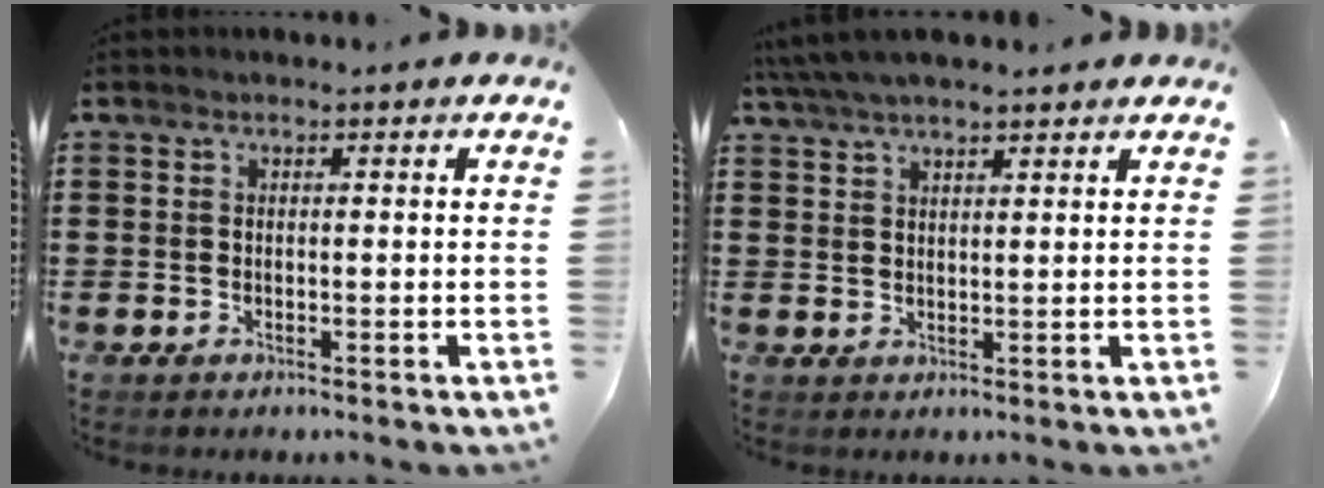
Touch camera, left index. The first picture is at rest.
{"total": 4.5, "force": [3.8, 0.6, 2.2], "torque": [-0.053, -0.001, 0.072]}